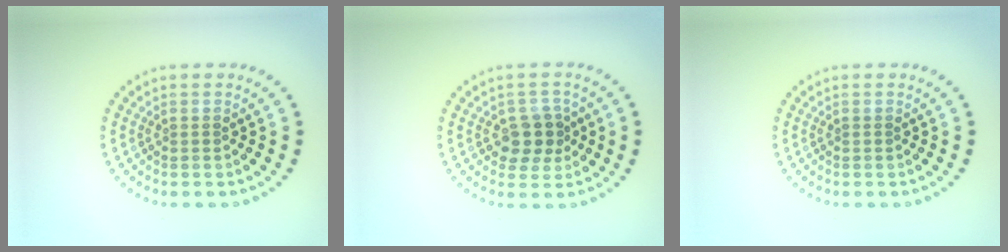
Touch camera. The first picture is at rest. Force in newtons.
{"total": 2.9, "press": 2.7, "slide": 1.0}
{"total": 0.0}